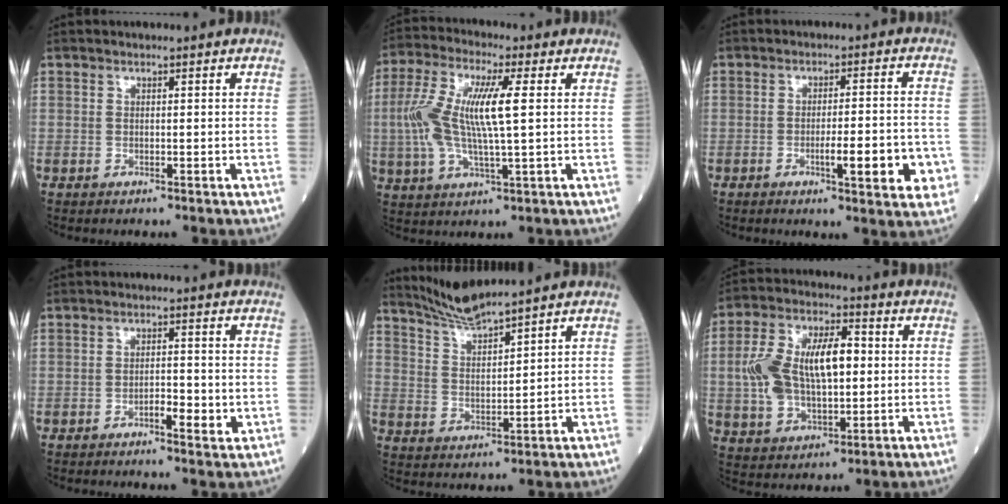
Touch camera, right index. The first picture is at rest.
{"total": 12.0, "force": [1.1, 2.4, 11.7], "torque": [-0.255, 0.017, 0.017]}
{"total": 9.0, "force": [-3.0, 1.3, 8.4], "torque": [-0.112, -0.001, -0.037]}
{"total": 3.7, "force": [-1.2, 1.0, 3.3], "torque": [-0.051, 0.003, -0.018]}
{"total": 6.3, "force": [6.0, -1.0, 1.7], "torque": [-0.043, -0.006, 0.124]}
{"total": 14.5, "force": [1.1, 6.9, 12.7], "torque": [-0.254, 0.029, 0.026]}